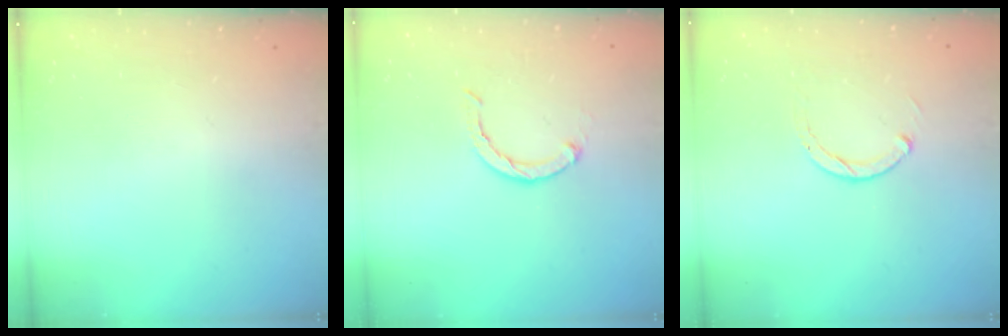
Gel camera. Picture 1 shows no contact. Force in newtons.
{"total": 3.1, "press": 3.0, "slide": 0.5}
{"total": 2.5, "press": 2.5, "slide": 0.3}